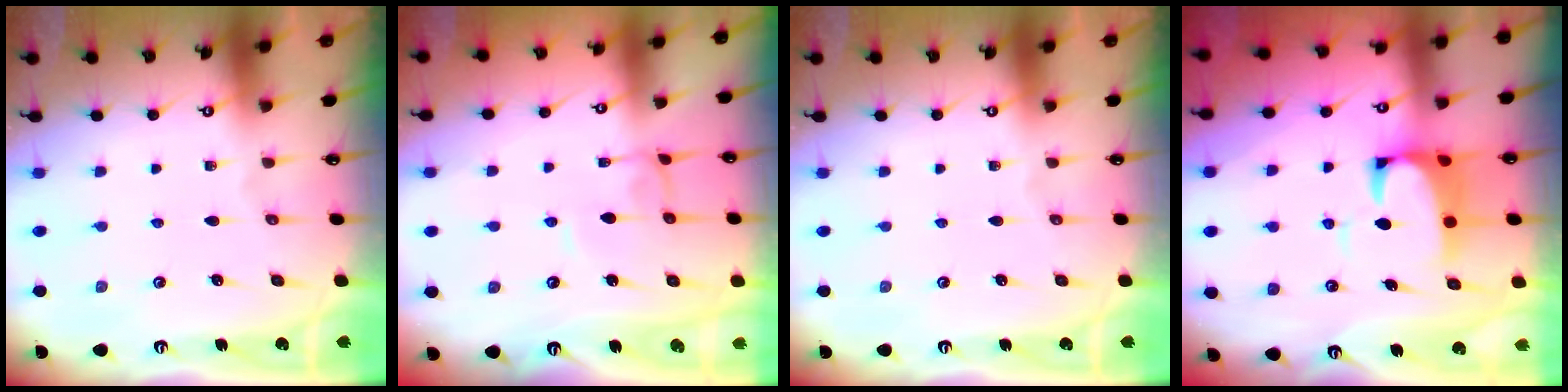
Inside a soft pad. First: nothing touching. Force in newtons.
{"total": 0.8, "press": 0.7, "slide": 0.1}
{"total": 0.0}
{"total": 4.0, "press": 3.8, "slide": 1.3}